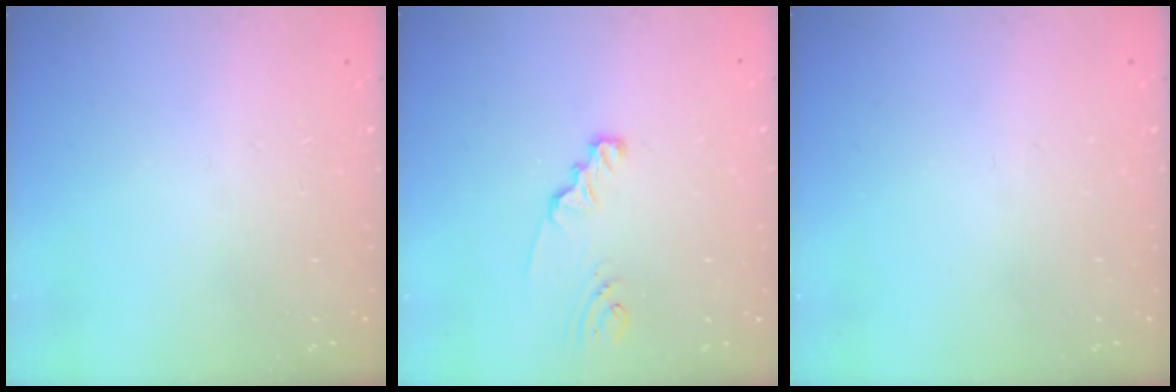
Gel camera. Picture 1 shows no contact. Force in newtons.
{"total": 2.1, "press": 2.1, "slide": 0.2}
{"total": 0.0}